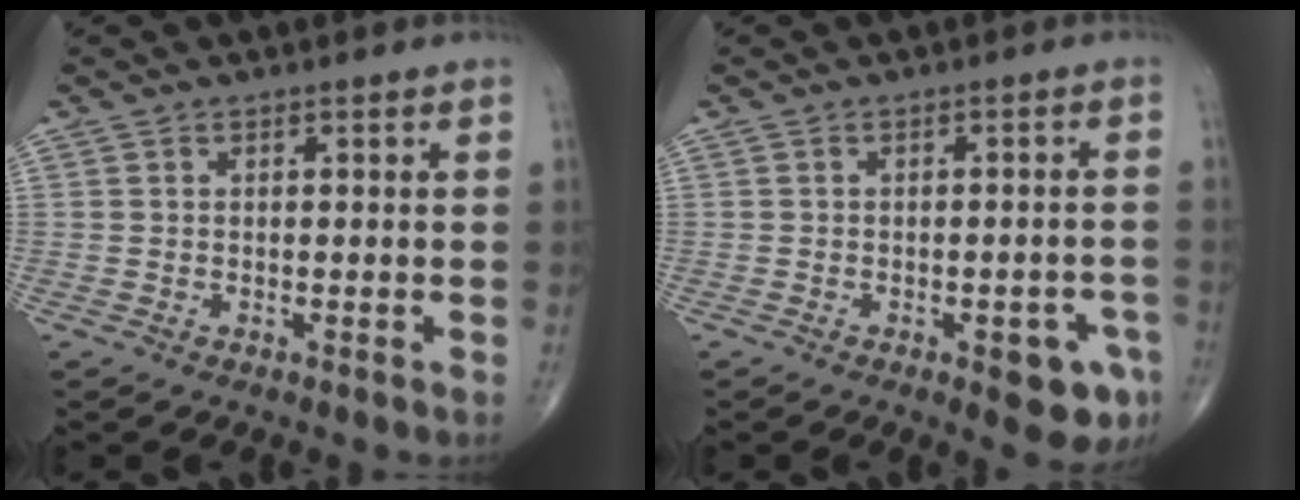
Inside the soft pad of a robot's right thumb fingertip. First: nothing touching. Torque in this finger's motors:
{"motor_torque": [0.76, 0.80, 0.45, -0.67, 0.13]}